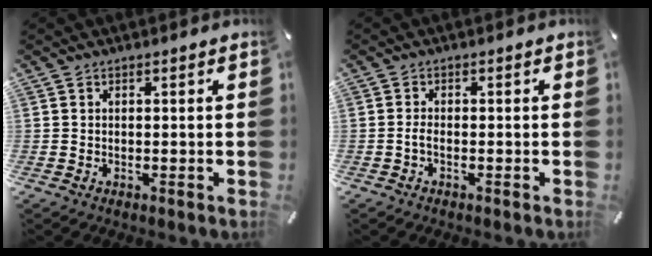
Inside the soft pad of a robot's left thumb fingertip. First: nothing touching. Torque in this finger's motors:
{"motor_torque": [-0.01, 0.01, 0.09, 0.10, 0.00]}